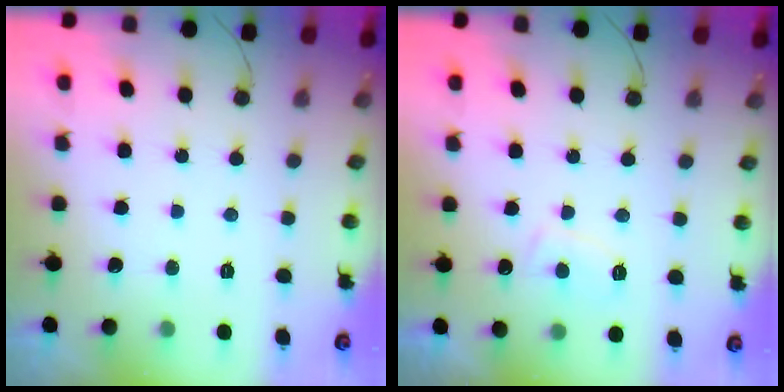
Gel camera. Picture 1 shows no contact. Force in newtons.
{"total": 4.0, "press": 3.9, "slide": 0.8}